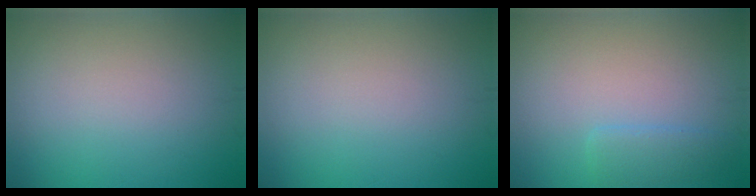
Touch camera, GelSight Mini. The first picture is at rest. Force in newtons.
{"total": 0.0}
{"total": 1.8, "press": 1.8, "slide": 0.2}